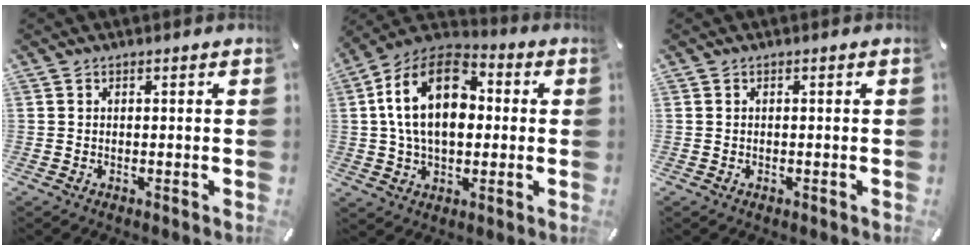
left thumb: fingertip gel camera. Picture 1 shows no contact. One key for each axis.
{"total": 18.1, "fx": 2.3, "fy": 12.0, "fz": 13.4, "tx": -0.263, "ty": 0.008, "tz": 0.038}
{"total": 0.5, "fx": -0.2, "fy": 0.4, "fz": 0.3, "tx": -0.005, "ty": 0.000, "tz": -0.004}